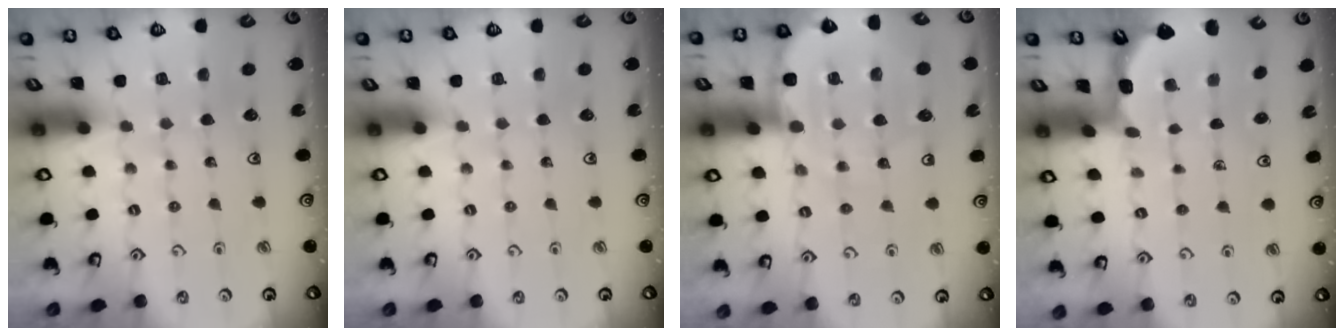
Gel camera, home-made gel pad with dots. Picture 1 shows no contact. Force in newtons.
{"total": 0.0}
{"total": 9.6, "press": 9.5, "slide": 1.2}
{"total": 2.0, "press": 2.0, "slide": 0.2}